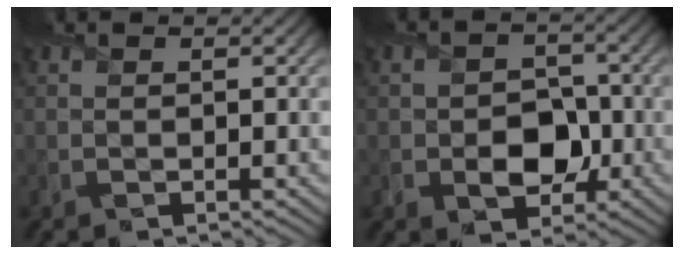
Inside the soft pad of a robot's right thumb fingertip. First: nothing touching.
{"total": 5.3, "force": [-1.3, 4.0, 3.1], "torque": [-0.042, -0.005, -0.031]}